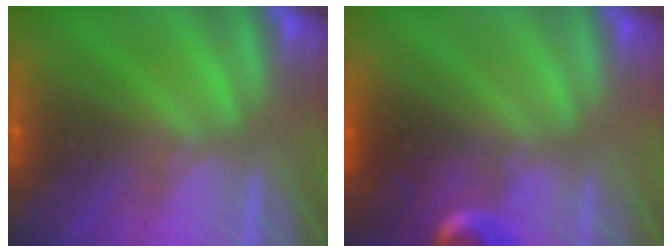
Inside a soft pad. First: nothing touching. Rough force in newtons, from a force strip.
{"total": 8.0}